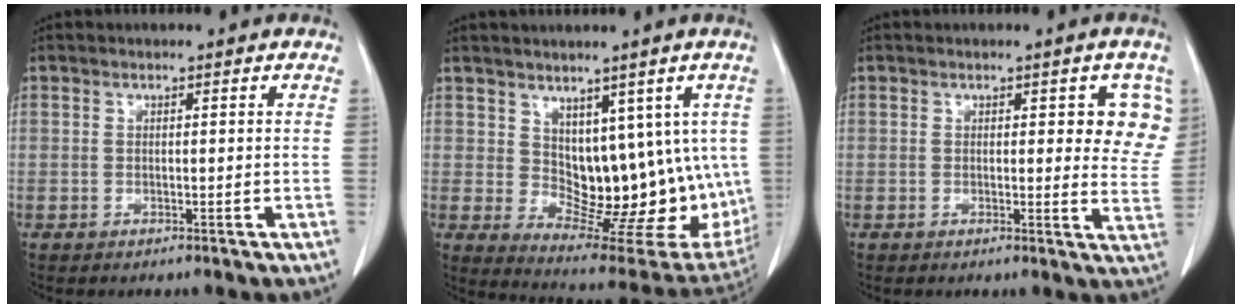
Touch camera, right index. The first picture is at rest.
{"total": 13.6, "force": [2.6, 8.0, 10.8], "torque": [-0.121, 0.001, 0.063]}
{"total": 6.5, "force": [2.4, 2.2, 5.6], "torque": [-0.042, -0.003, 0.018]}